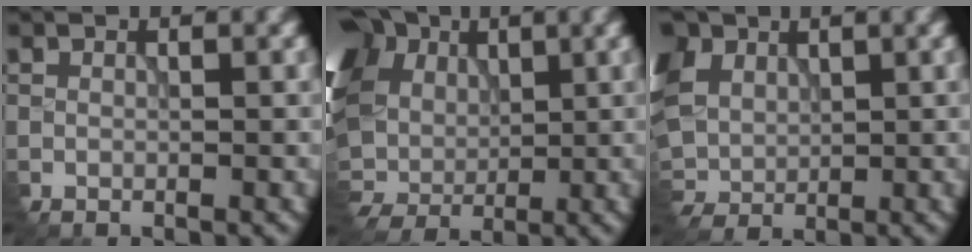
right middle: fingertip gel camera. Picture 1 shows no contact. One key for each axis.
{"total": 18.2, "fx": 2.2, "fy": 14.1, "fz": 11.2, "tx": -0.287, "ty": 0.021, "tz": 0.019}
{"total": 10.3, "fx": 2.9, "fy": 7.3, "fz": 6.7, "tx": -0.187, "ty": 0.018, "tz": 0.051}